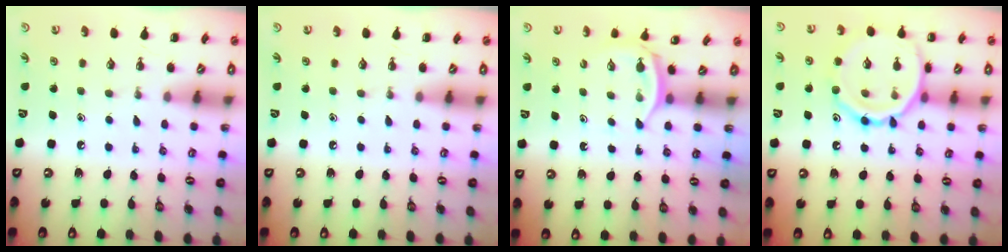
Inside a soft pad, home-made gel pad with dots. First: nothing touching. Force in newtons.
{"total": 0.0}
{"total": 2.3, "press": 2.1, "slide": 0.9}
{"total": 15.5, "press": 15.4, "slide": 1.0}